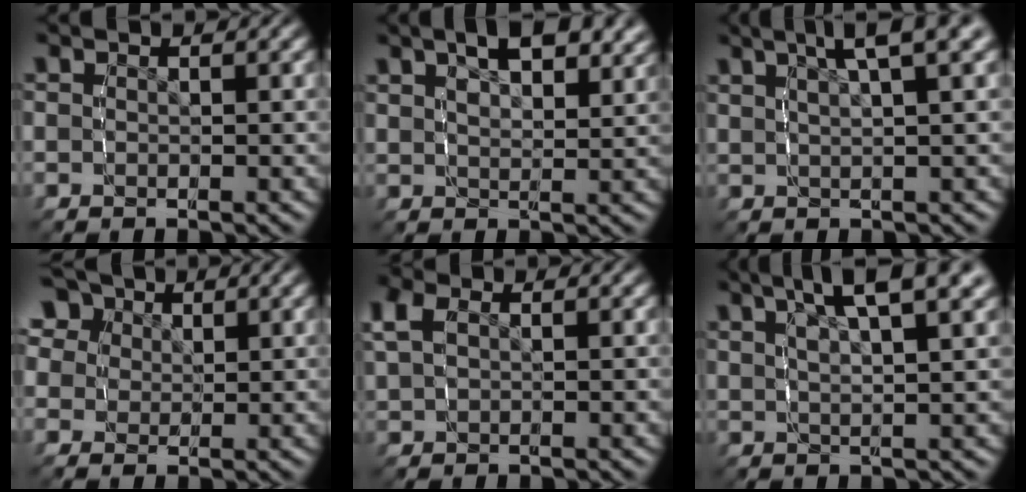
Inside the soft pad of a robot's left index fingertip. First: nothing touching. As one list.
[{"total": 5.2, "force": [3.5, 1.9, 3.5], "torque": [-0.043, 0.007, 0.059]}, {"total": 6.5, "force": [4.4, 1.6, 4.6], "torque": [-0.063, 0.025, 0.065]}, {"total": 8.2, "force": [3.9, 6.2, 3.7], "torque": [-0.072, 0.007, 0.061]}, {"total": 2.3, "force": [0.8, 1.6, 1.4], "torque": [-0.047, -0.003, 0.026]}, {"total": 7.2, "force": [4.8, 1.7, 5.1], "torque": [-0.077, 0.017, 0.078]}]